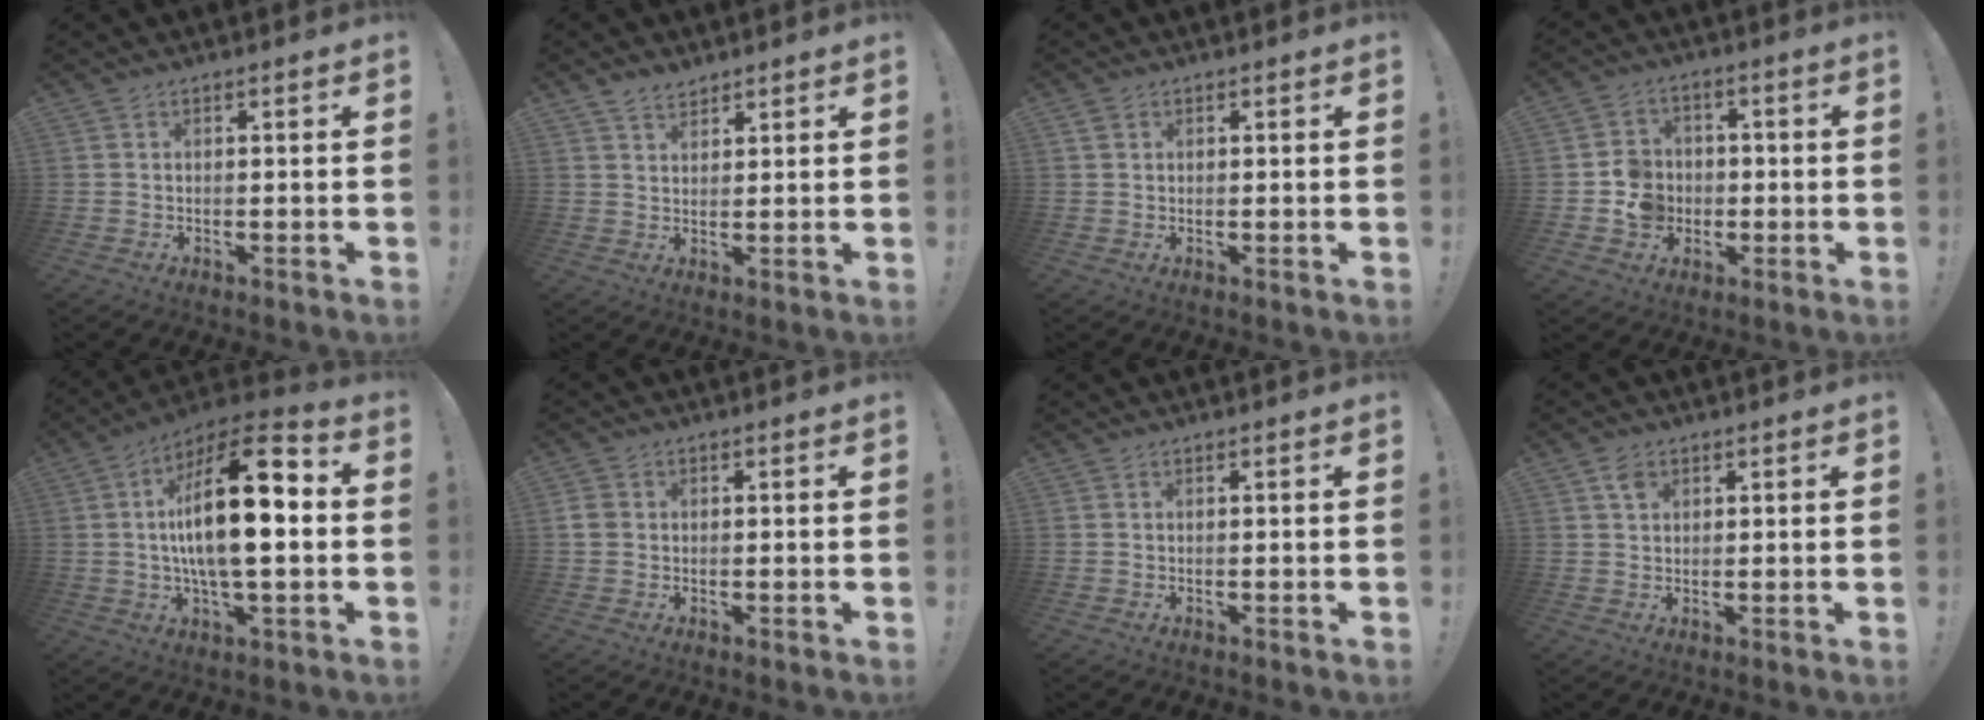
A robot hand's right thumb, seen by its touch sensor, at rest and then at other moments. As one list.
[{"total": 3.9, "force": [3.3, 1.8, 1.1], "torque": [-0.014, -0.021, 0.062]}, {"total": 1.7, "force": [1.0, 1.1, 0.8], "torque": [-0.011, 0.000, 0.019]}, {"total": 9.4, "force": [-2.7, 8.6, 2.8], "torque": [-0.042, 0.027, -0.042]}, {"total": 20.2, "force": [1.0, 6.8, 19.0], "torque": [-0.325, -0.002, 0.005]}, {"total": 2.7, "force": [0.1, 2.3, 1.4], "torque": [-0.028, 0.003, 0.002]}, {"total": 0.0}, {"total": 2.7, "force": [1.4, 2.0, 1.2], "torque": [-0.018, 0.001, 0.024]}]